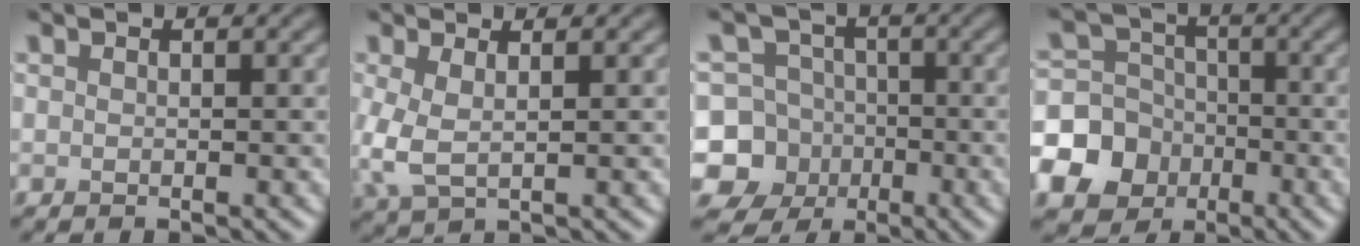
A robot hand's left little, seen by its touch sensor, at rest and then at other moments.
{"total": 3.3, "force": [0.2, 1.5, 3.0], "torque": [-0.083, -0.003, 0.002]}
{"total": 11.3, "force": [-3.4, 10.6, 2.2], "torque": [-0.066, -0.003, -0.078]}
{"total": 9.3, "force": [-3.9, 8.0, 2.5], "torque": [-0.056, -0.018, -0.098]}